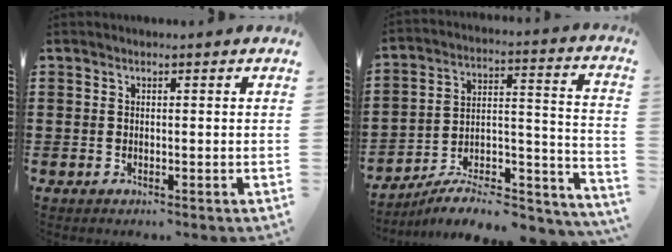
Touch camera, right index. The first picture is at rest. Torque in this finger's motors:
{"motor_torque": [1.22, 0.91, 0.38, 0.08]}